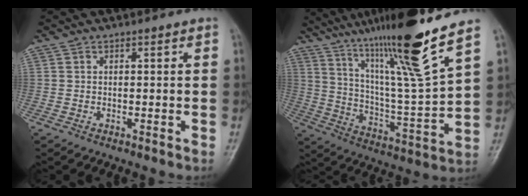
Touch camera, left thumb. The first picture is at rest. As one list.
[{"total": 21.3, "force": [14.6, 0.4, 15.6], "torque": [-0.244, -0.068, 0.257]}]